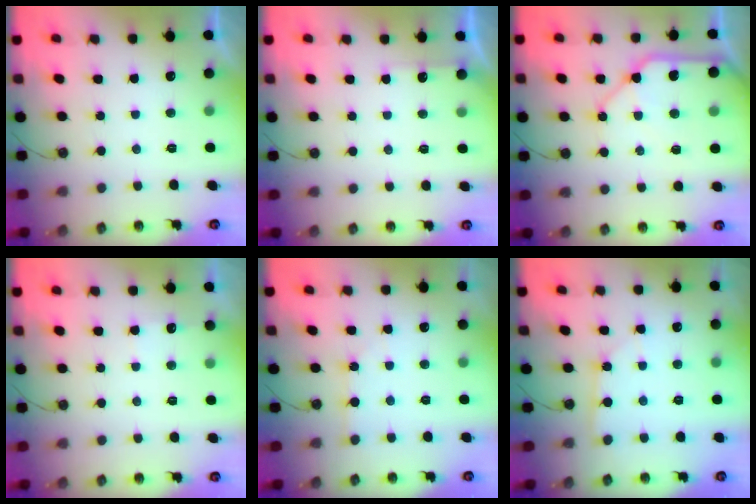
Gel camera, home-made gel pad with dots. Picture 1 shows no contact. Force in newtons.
{"total": 2.5, "press": 2.5, "slide": 0.4}
{"total": 12.0, "press": 11.9, "slide": 1.5}
{"total": 4.4, "press": 4.4, "slide": 0.4}
{"total": 2.1, "press": 2.1, "slide": 0.3}
{"total": 2.5, "press": 2.5, "slide": 0.2}